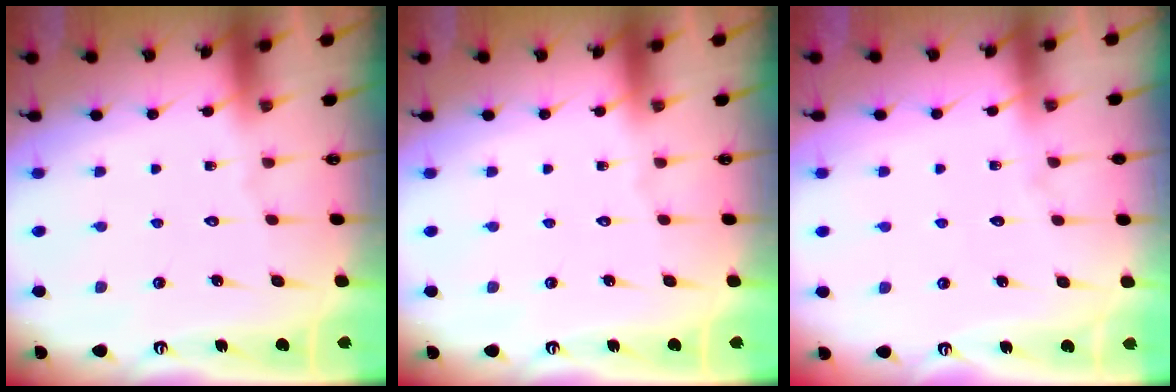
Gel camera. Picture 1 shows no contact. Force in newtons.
{"total": 0.0}
{"total": 3.1, "press": 3.1, "slide": 0.3}